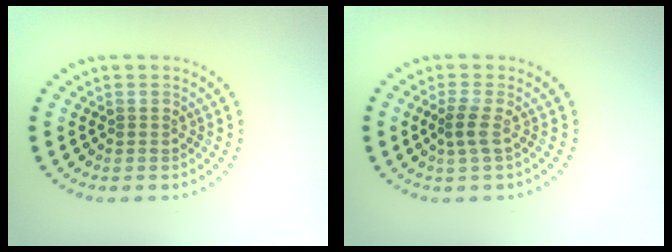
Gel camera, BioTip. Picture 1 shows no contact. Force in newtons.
{"total": 1.6, "press": 1.1, "slide": 1.2}